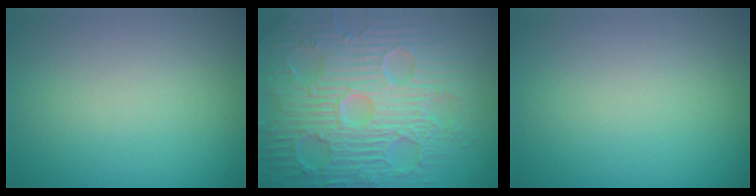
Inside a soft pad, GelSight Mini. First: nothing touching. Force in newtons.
{"total": 9.3, "press": 6.8, "slide": 6.3}
{"total": 0.0}